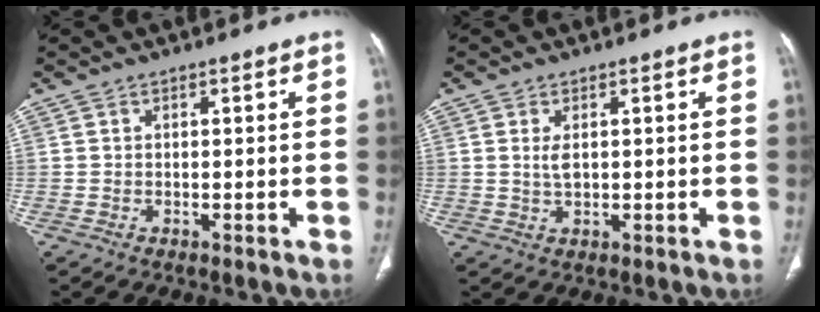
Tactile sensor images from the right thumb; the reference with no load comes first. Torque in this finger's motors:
{"motor_torque": [-0.34, -0.07, 0.33, 0.24, 0.03]}